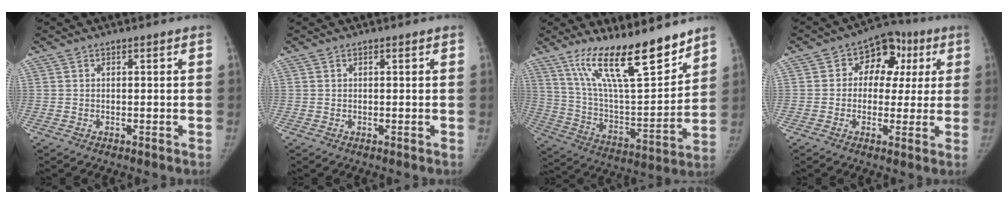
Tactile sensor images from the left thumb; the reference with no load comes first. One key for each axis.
{"total": 0.0}
{"total": 20.7, "fx": 14.9, "fy": 5.0, "fz": 13.4, "tx": -0.193, "ty": -0.085, "tz": 0.264}
{"total": 11.1, "fx": 2.7, "fy": 8.5, "fz": 6.7, "tx": -0.036, "ty": 0.025, "tz": 0.029}